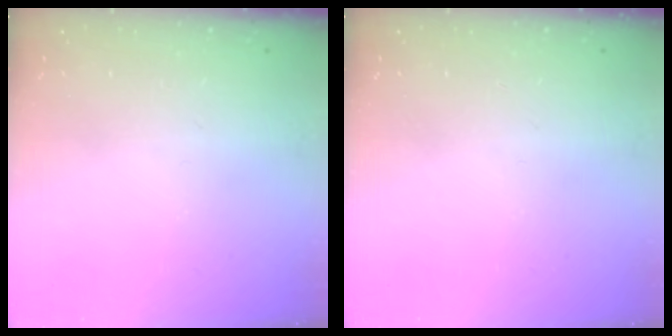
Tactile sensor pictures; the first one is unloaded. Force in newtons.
{"total": 0.0}